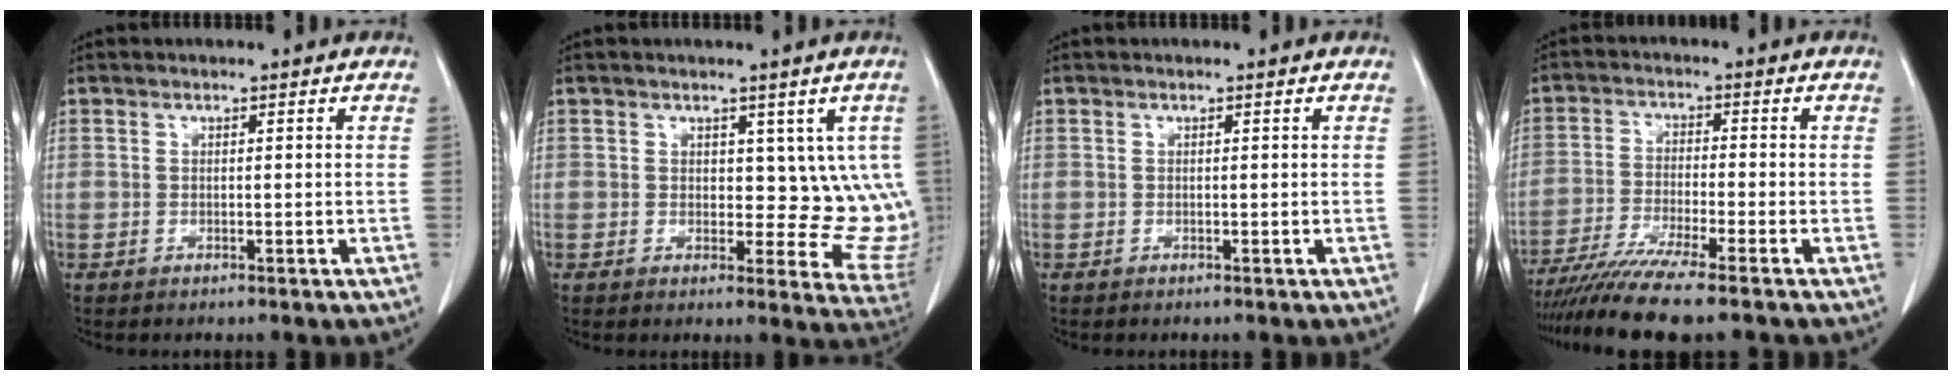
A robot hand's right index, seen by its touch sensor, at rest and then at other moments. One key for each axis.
{"total": 7.9, "fx": 1.9, "fy": 4.9, "fz": 5.8, "tx": -0.034, "ty": -0.006, "tz": 0.026}
{"total": 0.0}
{"total": 9.9, "fx": -8.0, "fy": -0.8, "fz": 5.8, "tx": -0.094, "ty": -0.029, "tz": -0.136}